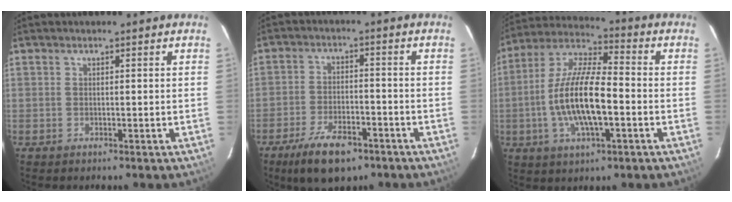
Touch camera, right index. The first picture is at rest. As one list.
[{"total": 11.2, "force": [-7.5, 4.6, 7.0], "torque": [-0.158, -0.015, -0.124]}, {"total": 15.3, "force": [-3.1, 4.9, 14.2], "torque": [-0.284, 0.000, -0.061]}]